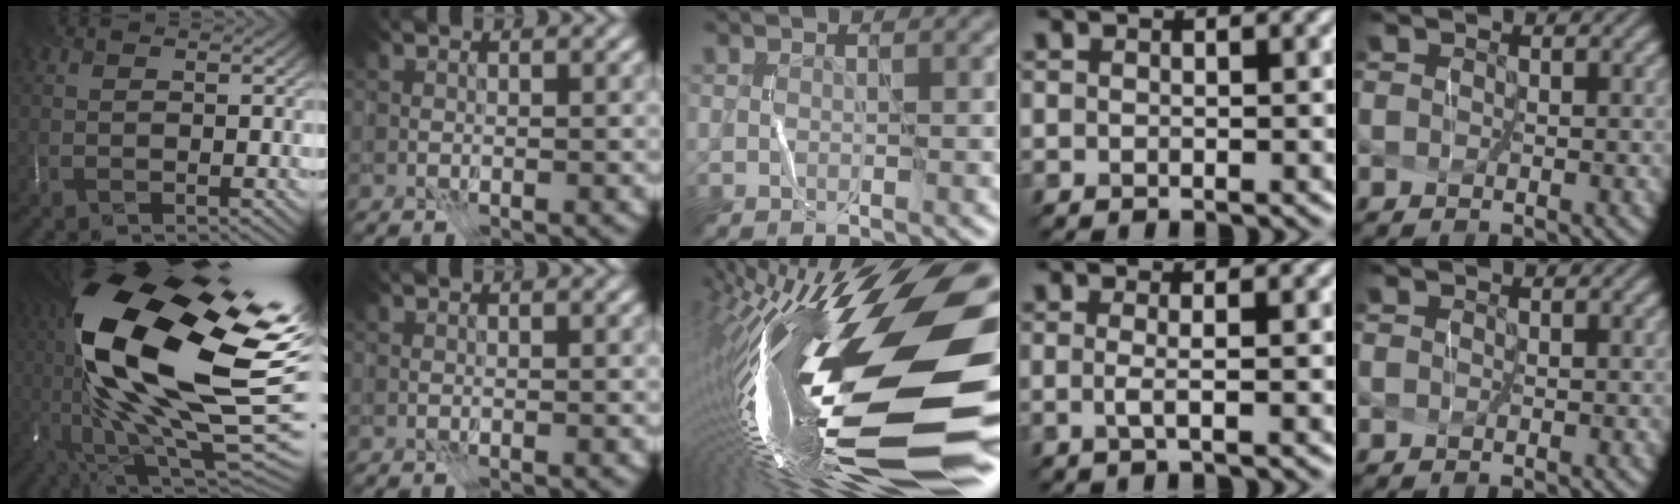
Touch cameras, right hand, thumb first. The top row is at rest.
{"thumb": {"total": 22.6, "force": [2.7, 9.0, 20.5], "torque": [-0.406, -0.028, 0.049]}, "middle": {"total": 21.1, "force": [-2.3, 6.0, 20.1], "torque": [-0.368, -0.022, -0.049]}, "ring": {"total": 0.7, "force": [-0.1, -0.2, 0.6], "torque": [-0.021, 0.000, 0.004]}}